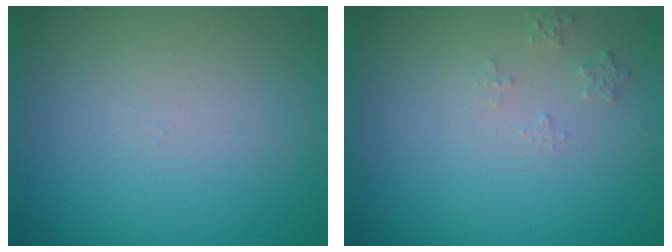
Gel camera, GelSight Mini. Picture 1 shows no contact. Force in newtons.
{"total": 1.1, "press": 1.1, "slide": 0.2}